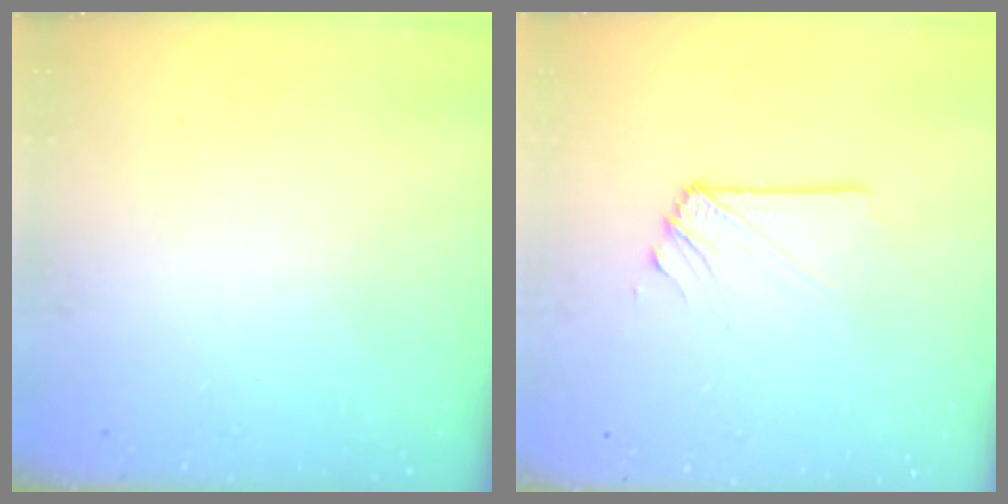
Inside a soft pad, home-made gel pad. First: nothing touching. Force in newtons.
{"total": 2.9, "press": 2.8, "slide": 0.5}